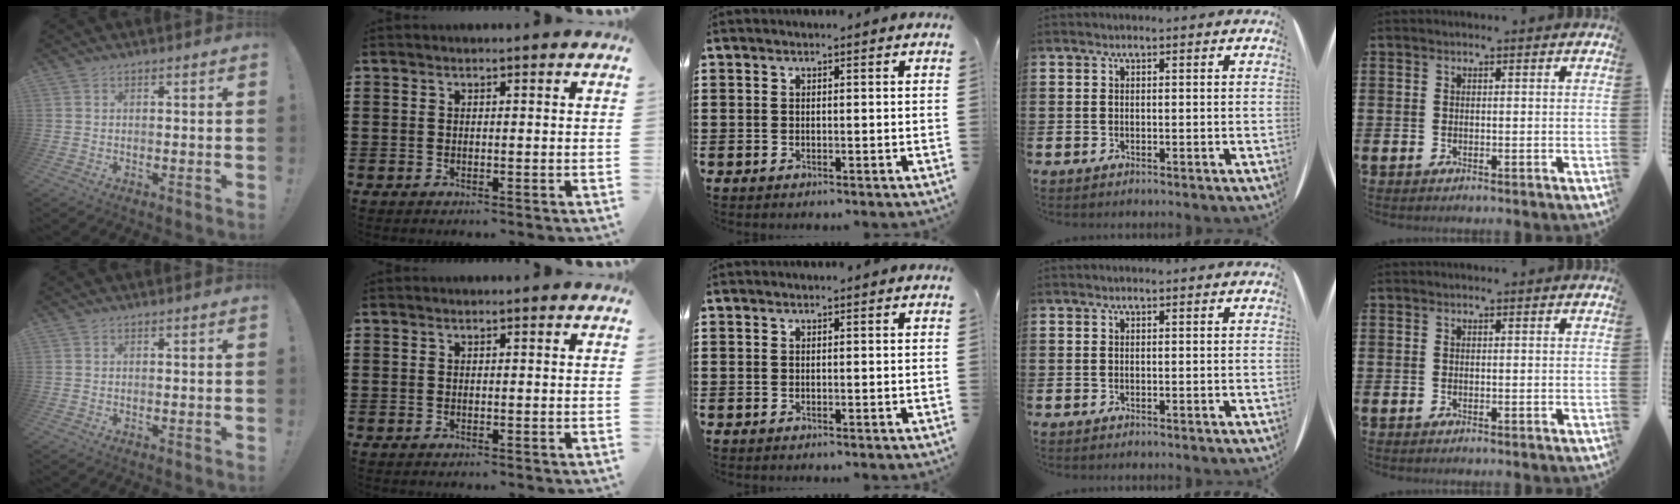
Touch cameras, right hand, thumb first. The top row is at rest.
{}